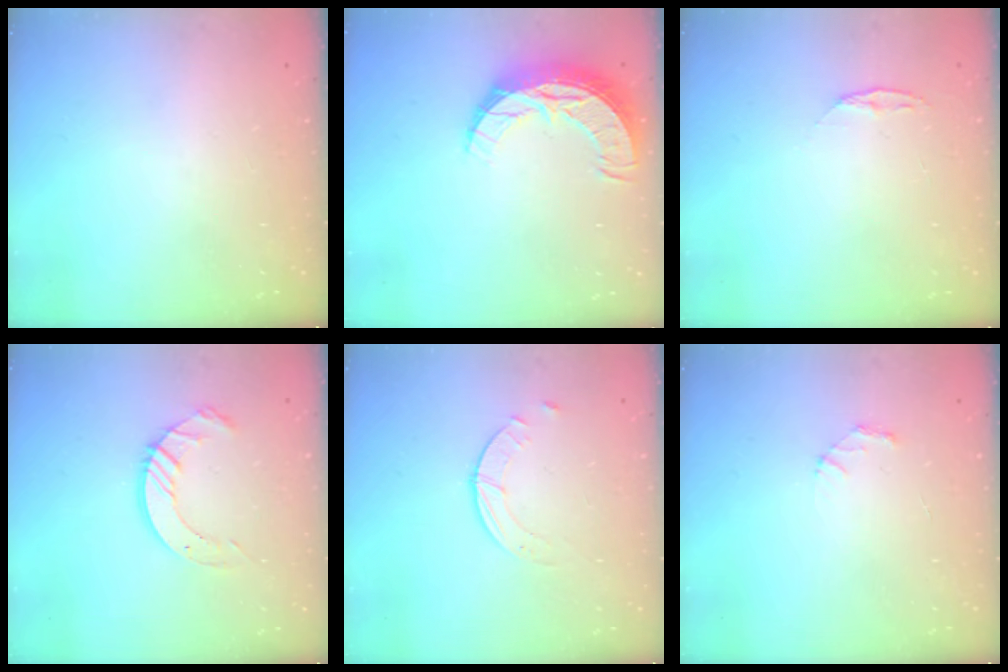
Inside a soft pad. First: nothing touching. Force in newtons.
{"total": 10.3, "press": 10.3, "slide": 0.9}
{"total": 4.1, "press": 4.1, "slide": 0.5}
{"total": 8.8, "press": 8.8, "slide": 0.9}
{"total": 2.5, "press": 2.5, "slide": 0.3}
{"total": 2.1, "press": 2.1, "slide": 0.2}